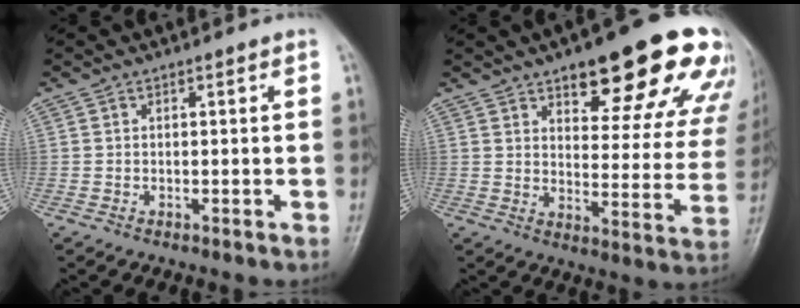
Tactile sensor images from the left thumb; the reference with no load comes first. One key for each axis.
{"total": 22.3, "fx": 14.0, "fy": 7.7, "fz": 15.6, "tx": -0.150, "ty": -0.052, "tz": 0.180}